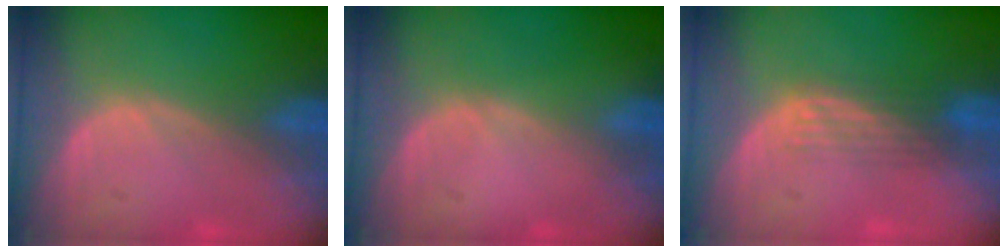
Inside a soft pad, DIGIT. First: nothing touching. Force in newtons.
{"total": 0.0}
{"total": 2.9, "press": 2.7, "slide": 1.2}